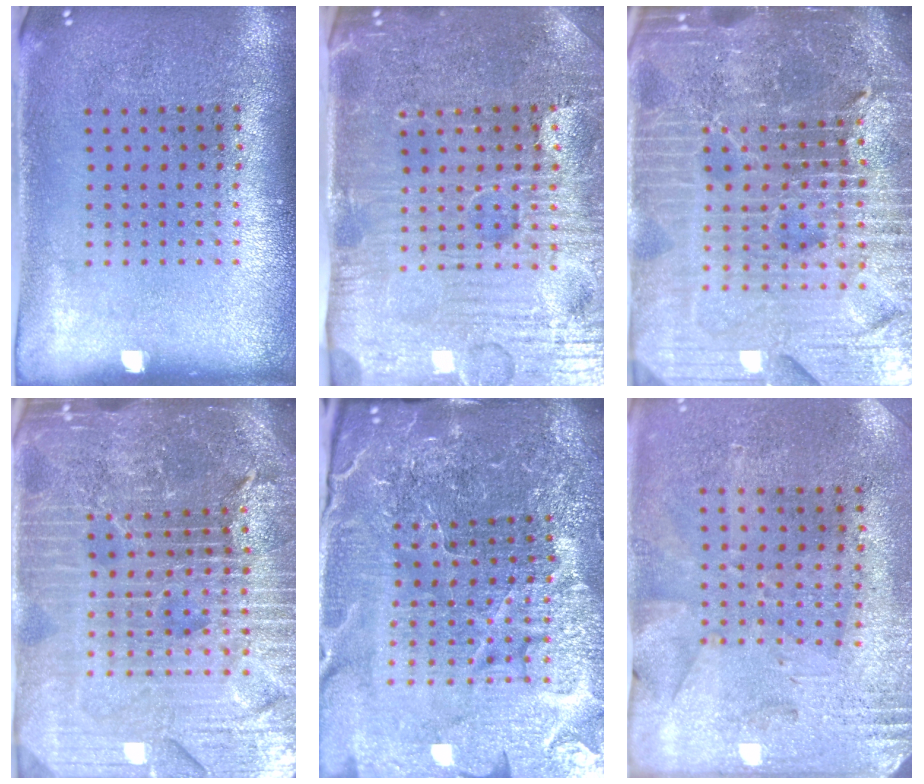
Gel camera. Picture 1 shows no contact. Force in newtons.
{"total": 5.2, "press": 4.8, "slide": 1.9}
{"total": 6.9, "press": 6.0, "slide": 3.4}
{"total": 5.9, "press": 5.3, "slide": 2.8}
{"total": 6.5, "press": 5.8, "slide": 3.0}
{"total": 2.7, "press": 2.3, "slide": 1.5}